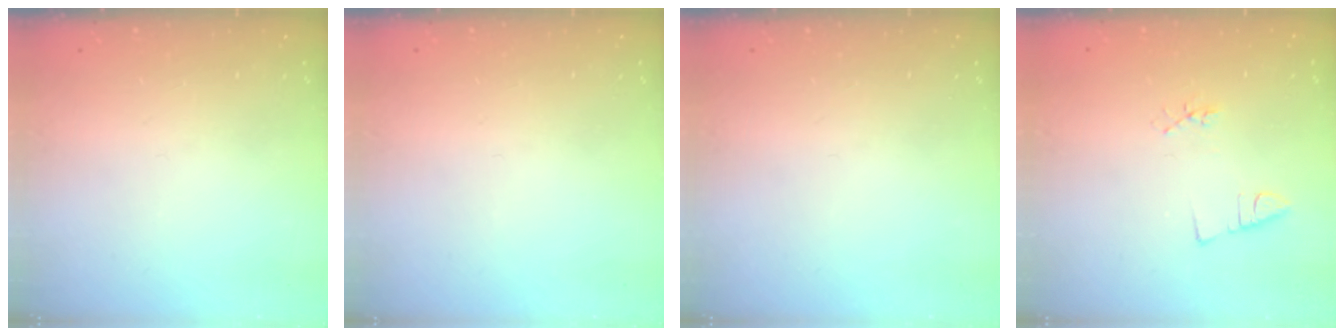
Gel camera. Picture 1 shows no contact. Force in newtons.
{"total": 0.0}
{"total": 0.0}
{"total": 2.4, "press": 1.9, "slide": 1.5}